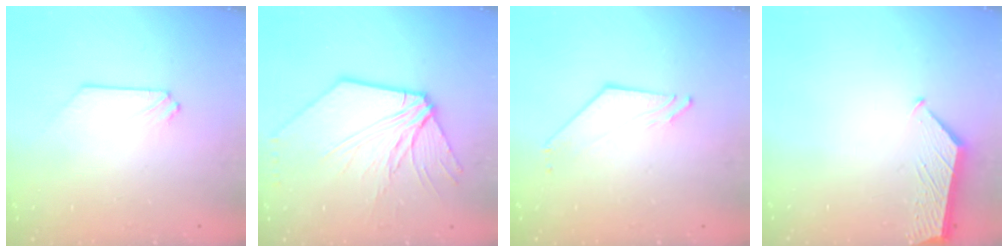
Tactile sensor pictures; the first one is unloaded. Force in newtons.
{"total": 9.0, "press": 8.9, "slide": 1.3}
{"total": 3.6, "press": 3.6, "slide": 0.1}
{"total": 4.6, "press": 4.6, "slide": 0.6}